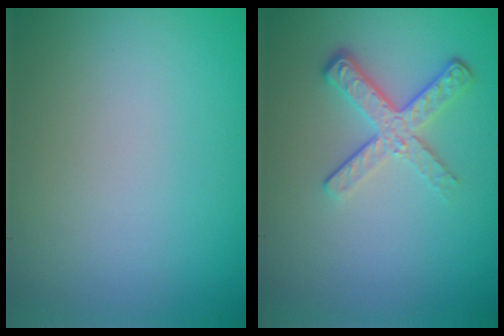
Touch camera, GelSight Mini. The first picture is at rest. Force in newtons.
{"total": 3.5, "press": 2.5, "slide": 2.5}